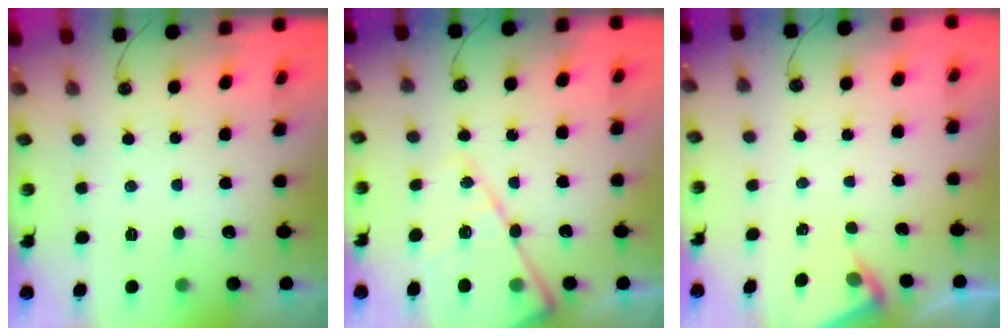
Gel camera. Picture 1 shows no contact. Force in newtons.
{"total": 15.0, "press": 14.9, "slide": 1.4}
{"total": 3.3, "press": 3.3, "slide": 0.5}